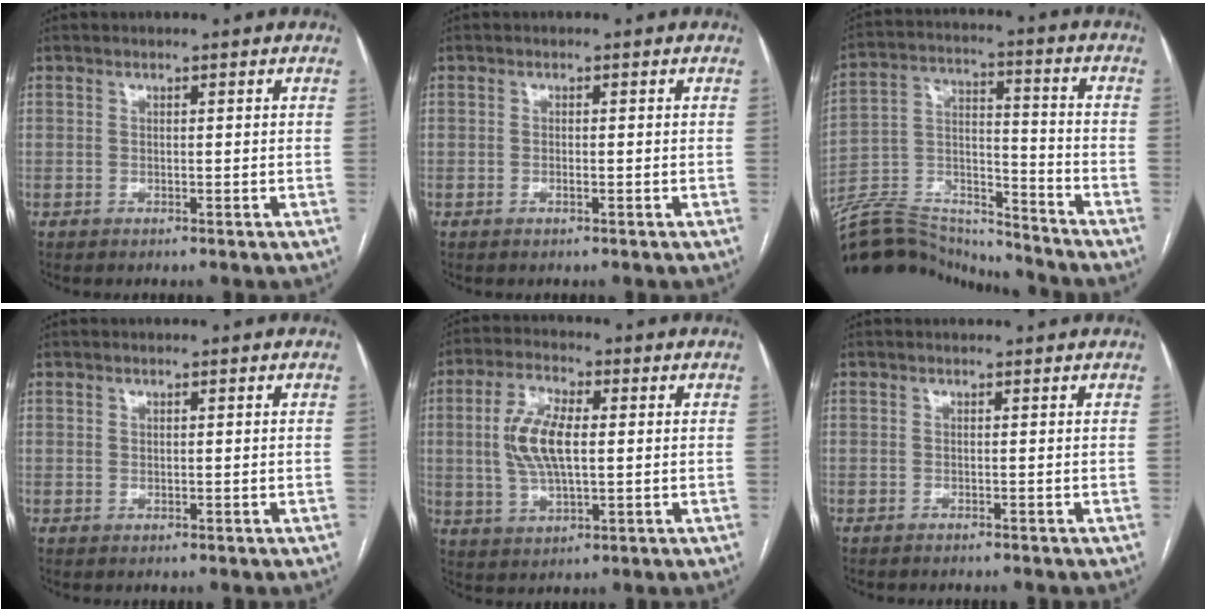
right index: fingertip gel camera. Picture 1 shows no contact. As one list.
[{"total": 0.7, "force": [-0.4, 0.2, 0.6], "torque": [-0.014, 0.000, -0.006]}, {"total": 18.3, "force": [-17.8, 2.1, 3.4], "torque": [-0.068, 0.040, -0.298]}, {"total": 0.0}, {"total": 9.2, "force": [0.9, 3.4, 8.5], "torque": [-0.185, 0.009, 0.019]}, {"total": 0.6, "force": [0.1, 0.3, 0.6], "torque": [-0.020, 0.015, 0.001]}]